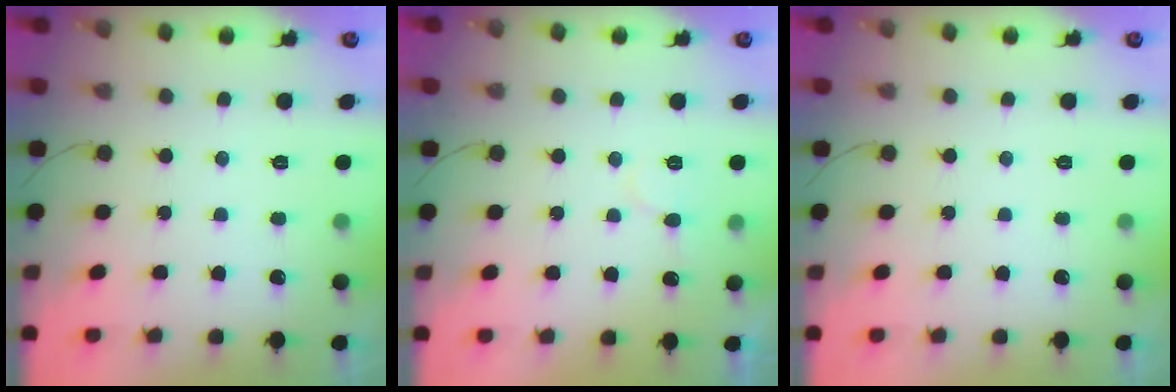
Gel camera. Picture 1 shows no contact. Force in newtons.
{"total": 5.8, "press": 5.8, "slide": 0.3}
{"total": 0.0}